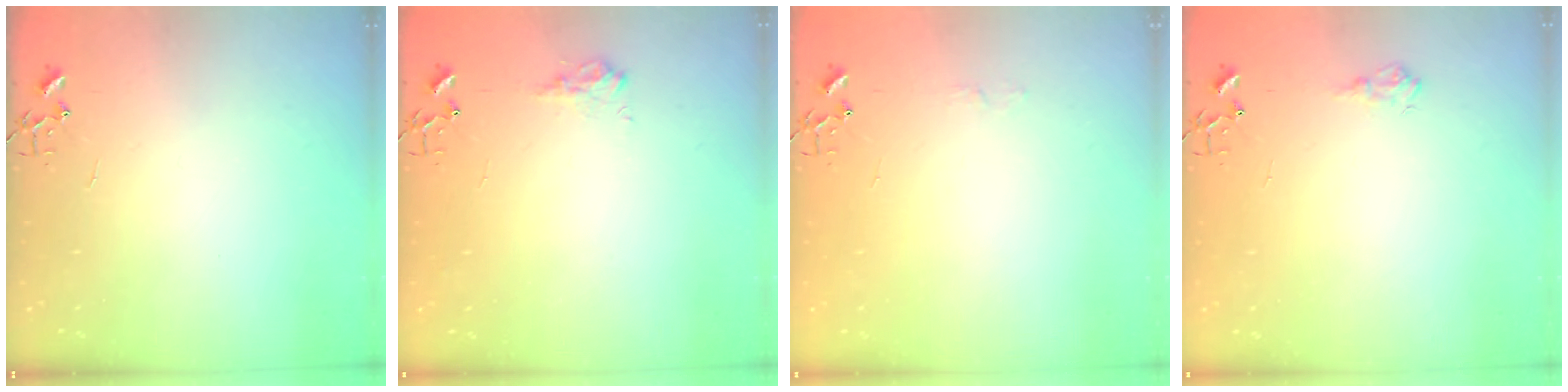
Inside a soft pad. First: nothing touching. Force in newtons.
{"total": 8.9, "press": 8.9, "slide": 0.5}
{"total": 3.5, "press": 3.4, "slide": 0.6}
{"total": 7.3, "press": 7.3, "slide": 0.4}